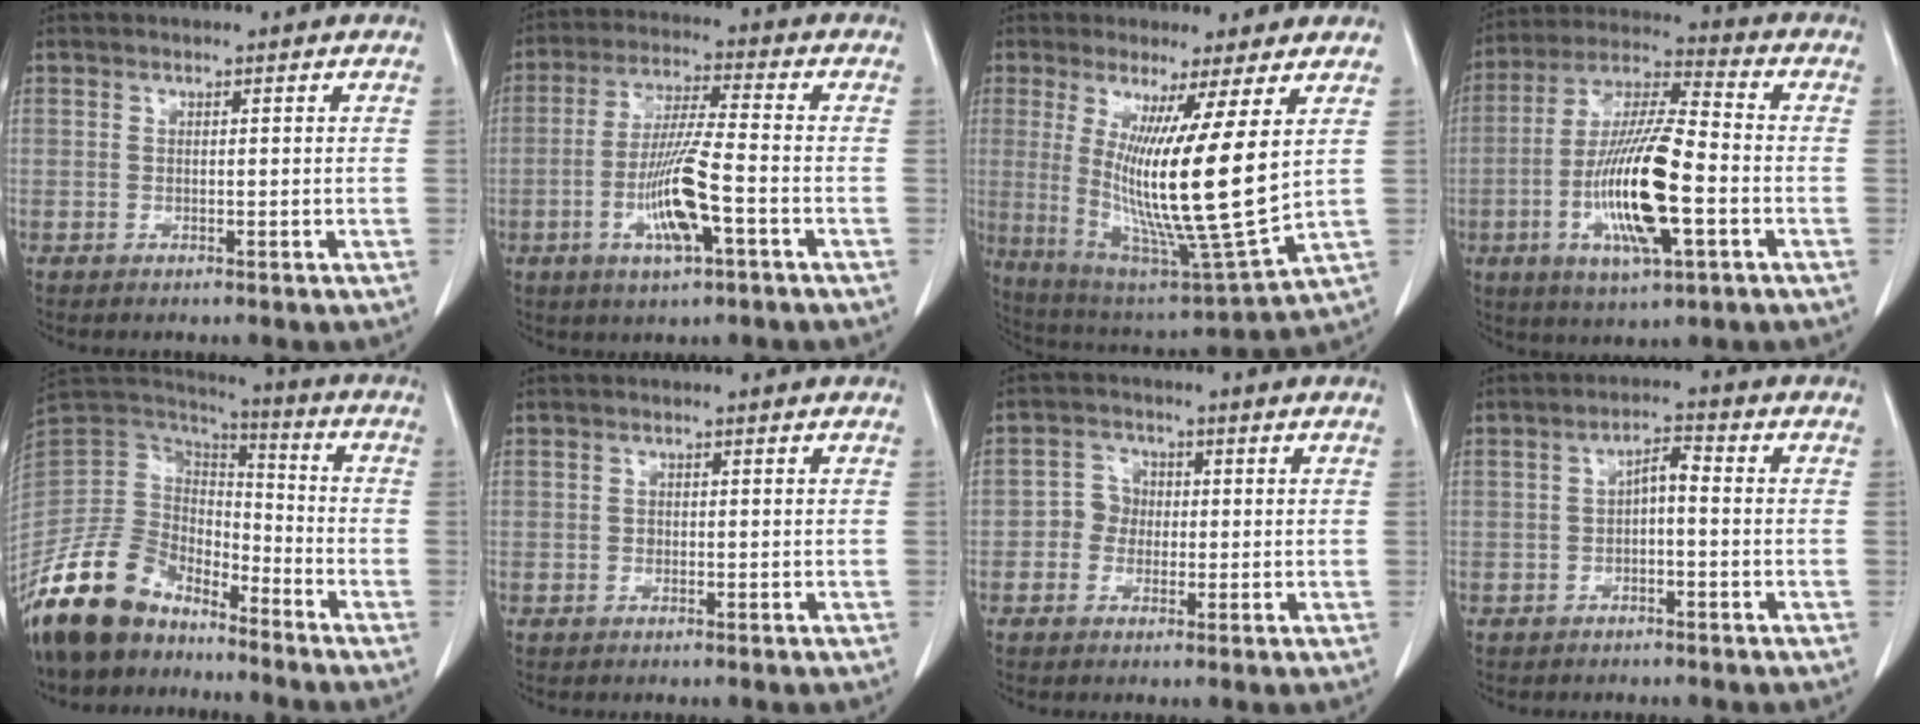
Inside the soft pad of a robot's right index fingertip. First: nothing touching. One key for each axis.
{"total": 10.4, "fx": -3.5, "fy": 1.0, "fz": 9.8, "tx": -0.191, "ty": -0.007, "tz": -0.064}
{"total": 17.2, "fx": 3.2, "fy": 0.1, "fz": 16.9, "tx": -0.317, "ty": -0.044, "tz": 0.059}
{"total": 16.5, "fx": -4.2, "fy": 2.8, "fz": 15.7, "tx": -0.312, "ty": -0.008, "tz": -0.075}
{"total": 15.0, "fx": -12.1, "fy": 7.1, "fz": 5.4, "tx": -0.121, "ty": 0.031, "tz": -0.235}
{"total": 0.6, "fx": -0.1, "fy": 0.5, "fz": 0.2, "tx": 0.000, "ty": 0.002, "tz": -0.003}
{"total": 3.5, "fx": -0.4, "fy": 3.3, "fz": 1.1, "tx": -0.011, "ty": 0.012, "tz": -0.011}
{"total": 3.1, "fx": -0.4, "fy": 1.1, "fz": 2.9, "tx": -0.047, "ty": 0.017, "tz": -0.008}